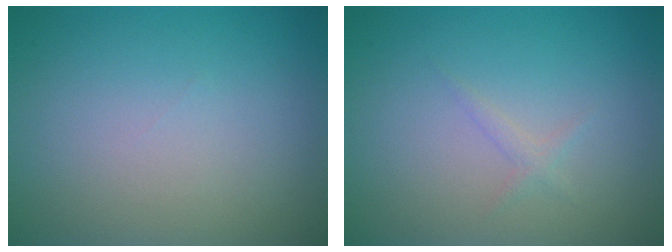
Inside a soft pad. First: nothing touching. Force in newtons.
{"total": 0.8, "press": 0.8, "slide": 0.0}